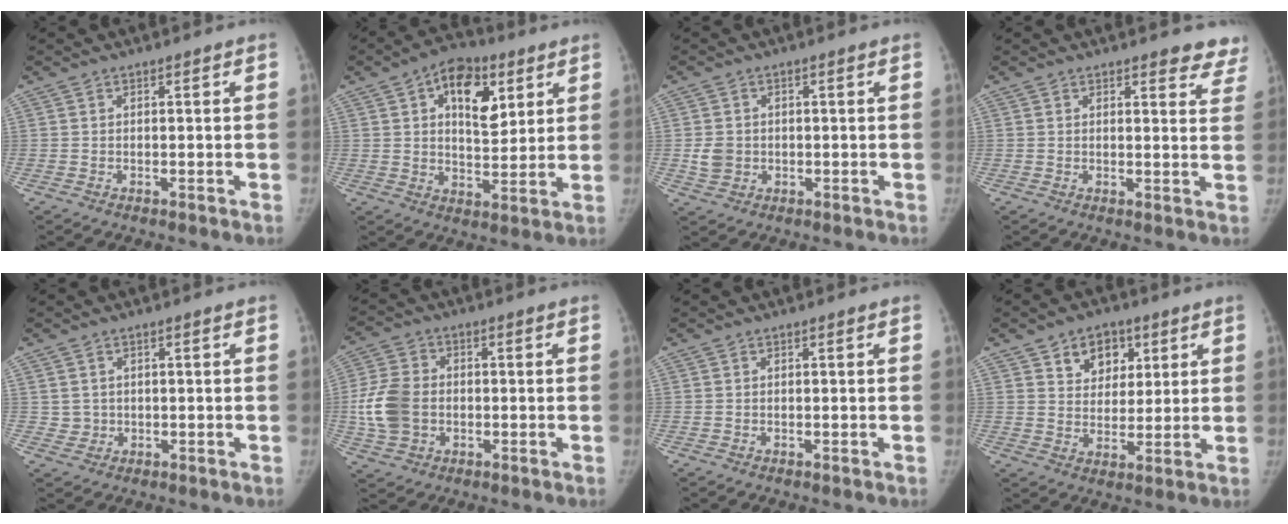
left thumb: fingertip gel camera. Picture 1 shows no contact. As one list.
[{"total": 12.8, "force": [5.3, 7.4, 9.0], "torque": [-0.095, -0.014, 0.081]}, {"total": 3.6, "force": [-0.3, 3.2, 1.7], "torque": [-0.019, 0.003, 0.002]}, {"total": 6.9, "force": [6.1, 2.5, 2.1], "torque": [0.020, -0.029, 0.047]}, {"total": 2.2, "force": [0.2, 2.2, 0.2], "torque": [0.009, 0.001, 0.010]}, {"total": 9.8, "force": [-1.1, 7.6, 6.2], "torque": [-0.116, 0.009, -0.020]}, {"total": 0.0}, {"total": 8.6, "force": [4.3, 6.3, 3.9], "torque": [-0.021, -0.018, 0.068]}]